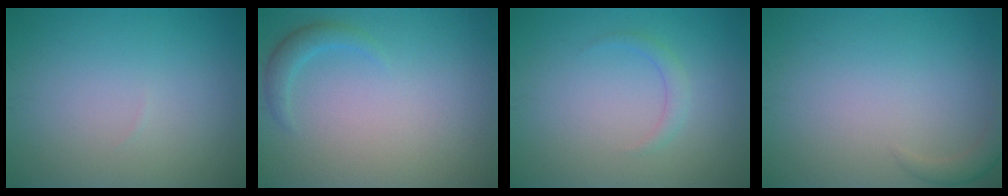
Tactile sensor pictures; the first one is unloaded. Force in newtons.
{"total": 1.6, "press": 1.6, "slide": 0.1}
{"total": 0.8, "press": 0.8, "slide": 0.0}
{"total": 1.4, "press": 1.4, "slide": 0.2}